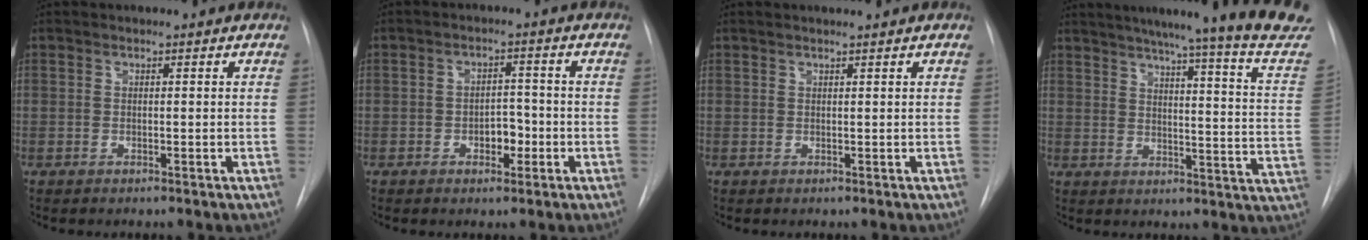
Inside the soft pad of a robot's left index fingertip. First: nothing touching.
{"total": 3.5, "force": [-1.2, 2.1, 2.6], "torque": [-0.032, 0.006, -0.015]}
{"total": 1.5, "force": [1.3, -0.4, 0.5], "torque": [-0.009, 0.004, 0.025]}
{"total": 26.0, "force": [22.8, -2.0, 12.2], "torque": [-0.180, -0.100, 0.273]}